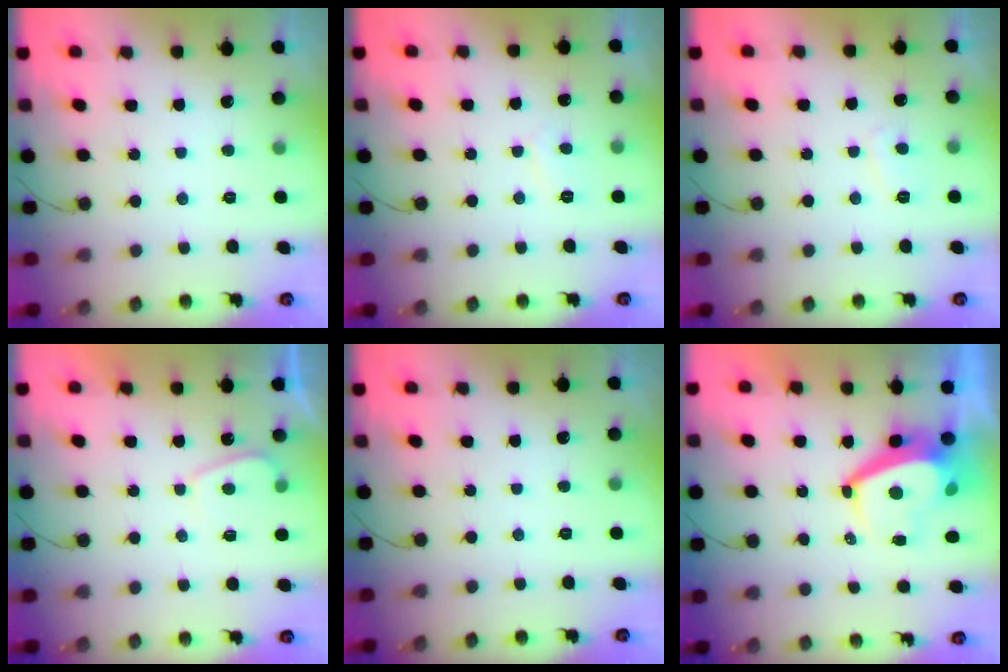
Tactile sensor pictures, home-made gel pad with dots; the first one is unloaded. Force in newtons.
{"total": 3.9, "press": 3.9, "slide": 0.5}
{"total": 2.7, "press": 2.6, "slide": 0.7}
{"total": 1.2, "press": 1.1, "slide": 0.6}
{"total": 0.0}
{"total": 7.5, "press": 7.5, "slide": 1.0}